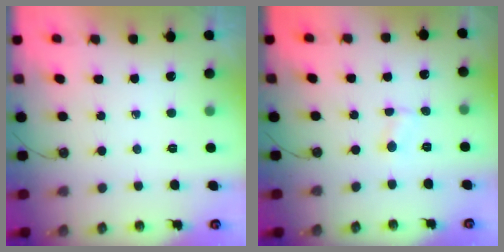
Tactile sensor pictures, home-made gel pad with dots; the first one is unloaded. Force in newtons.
{"total": 1.1, "press": 1.0, "slide": 0.3}